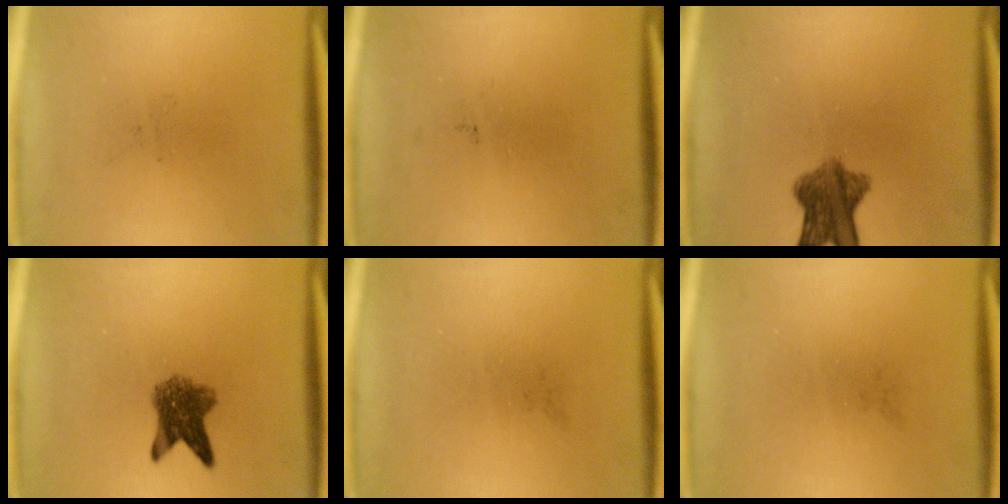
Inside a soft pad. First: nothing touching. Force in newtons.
{"total": 0.0}
{"total": 7.3}
{"total": 5.7}
{"total": 0.0}
{"total": 0.0}